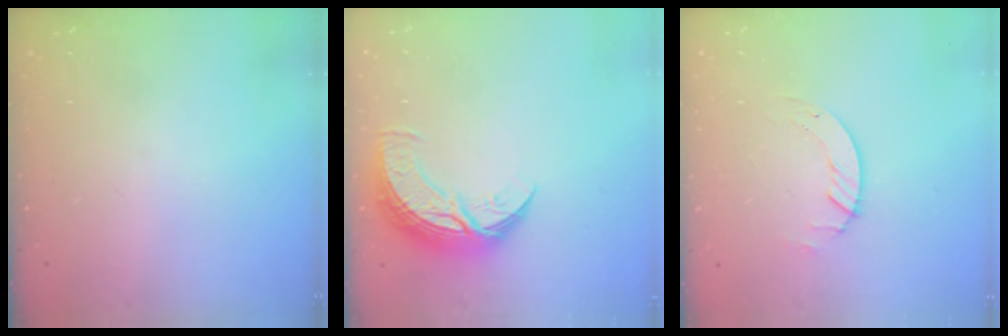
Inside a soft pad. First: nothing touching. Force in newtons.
{"total": 12.7, "press": 12.6, "slide": 0.6}
{"total": 2.0, "press": 2.0, "slide": 0.2}